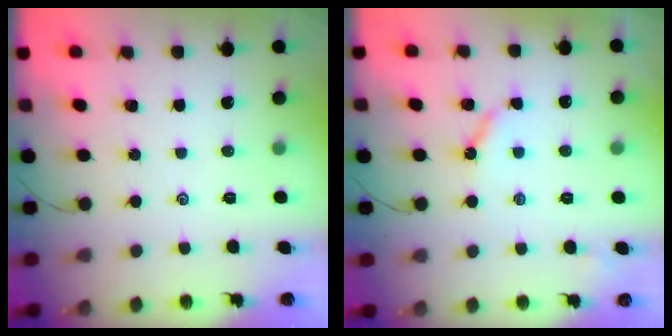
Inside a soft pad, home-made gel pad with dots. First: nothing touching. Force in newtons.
{"total": 5.4, "press": 5.4, "slide": 0.3}